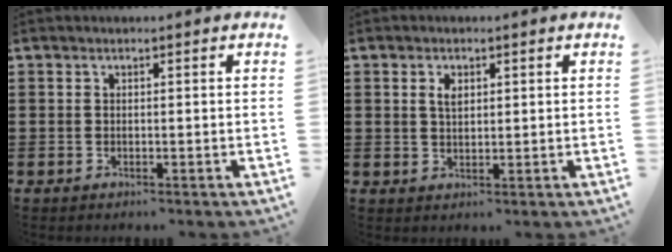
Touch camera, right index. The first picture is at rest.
{"total": 2.2, "force": [0.9, 1.2, 1.6], "torque": [-0.036, 0.006, 0.015]}